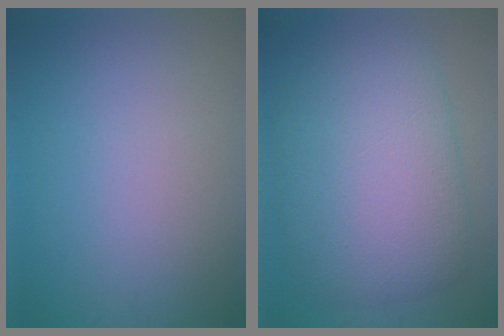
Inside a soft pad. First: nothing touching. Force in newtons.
{"total": 9.6, "press": 9.6, "slide": 0.6}